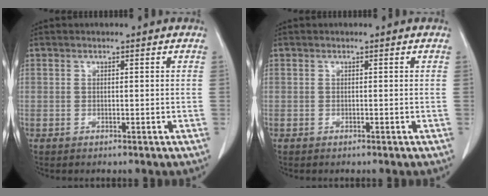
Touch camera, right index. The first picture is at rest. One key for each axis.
{"total": 0.0}